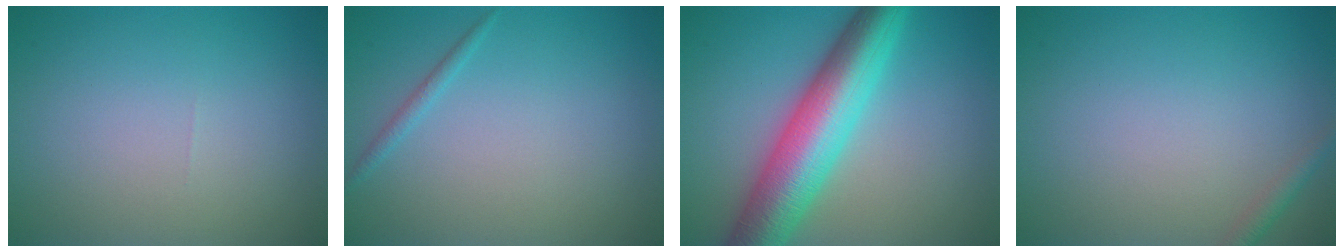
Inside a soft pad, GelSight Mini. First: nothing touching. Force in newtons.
{"total": 0.9, "press": 0.9, "slide": 0.1}
{"total": 9.5, "press": 9.5, "slide": 0.1}
{"total": 1.2, "press": 1.2, "slide": 0.1}